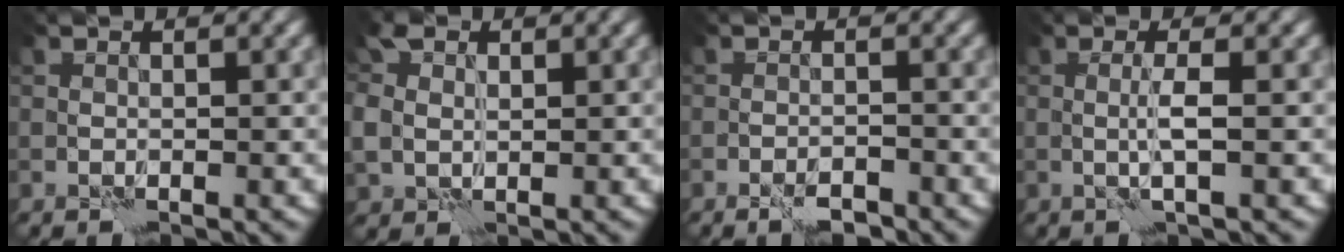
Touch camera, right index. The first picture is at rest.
{"total": 3.8, "force": [1.3, 2.9, 2.1], "torque": [-0.058, 0.009, 0.025]}
{"total": 2.1, "force": [-1.7, 0.4, 1.1], "torque": [-0.015, 0.000, -0.030]}
{"total": 1.6, "force": [0.3, -0.3, 1.5], "torque": [-0.033, -0.004, 0.004]}